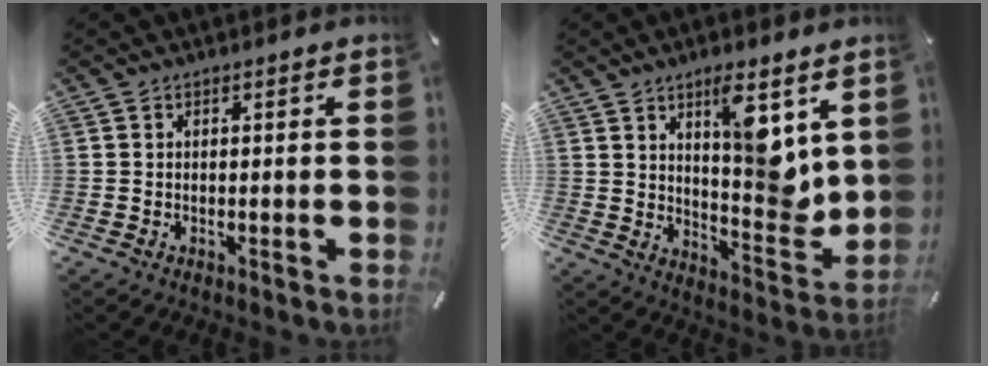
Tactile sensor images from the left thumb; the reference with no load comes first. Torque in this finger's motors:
{"motor_torque": [2.25, 2.19, 1.53, -1.26, 0.29]}